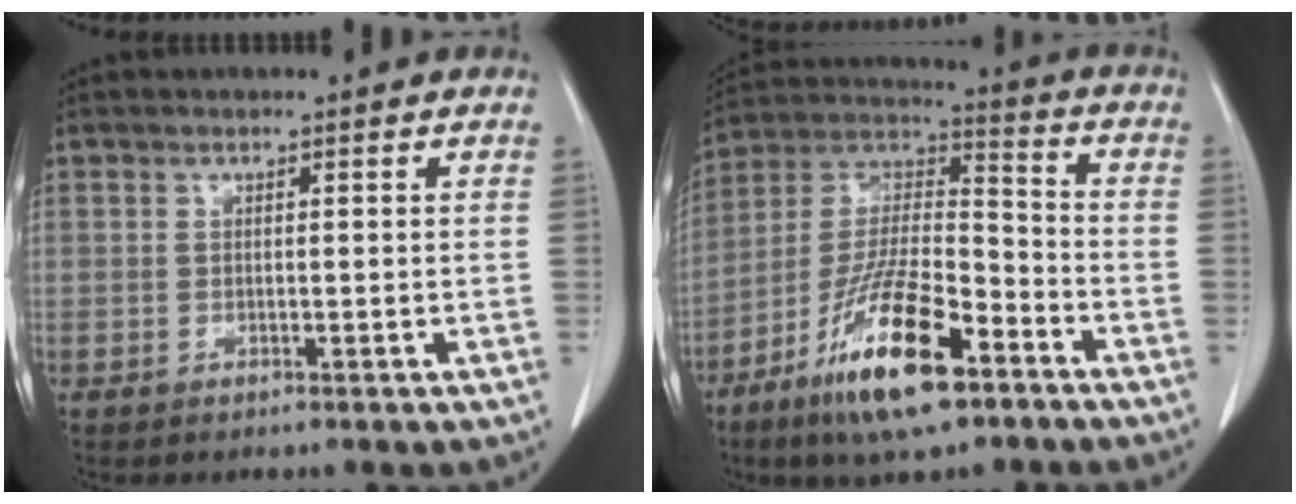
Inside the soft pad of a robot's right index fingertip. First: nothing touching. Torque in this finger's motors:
{"motor_torque": [0.64, -0.61, 0.20, 0.03]}